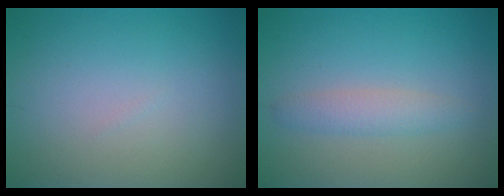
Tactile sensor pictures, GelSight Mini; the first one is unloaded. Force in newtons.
{"total": 2.0, "press": 2.0, "slide": 0.1}